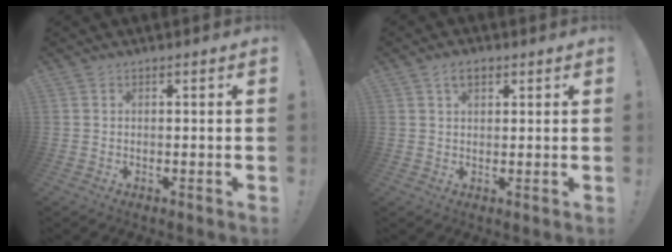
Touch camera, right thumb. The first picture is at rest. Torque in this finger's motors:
{"motor_torque": [-0.13, 0.28, 0.14, -0.19, 0.00]}